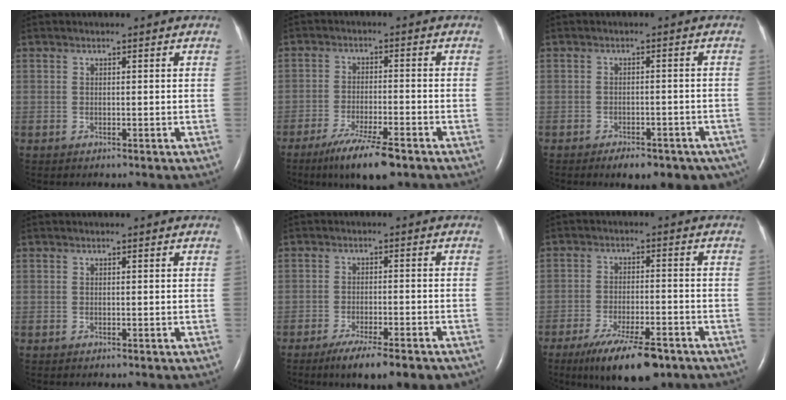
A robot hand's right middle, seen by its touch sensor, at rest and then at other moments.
{"total": 8.7, "force": [-5.9, 1.0, 6.2], "torque": [-0.116, -0.021, -0.097]}
{"total": 11.0, "force": [-8.0, 5.1, 5.7], "torque": [-0.066, 0.000, -0.094]}
{"total": 0.0}
{"total": 10.6, "force": [-7.9, 1.6, 6.8], "torque": [-0.090, -0.016, -0.114]}
{"total": 11.4, "force": [-7.8, 2.7, 7.8], "torque": [-0.134, -0.020, -0.124]}